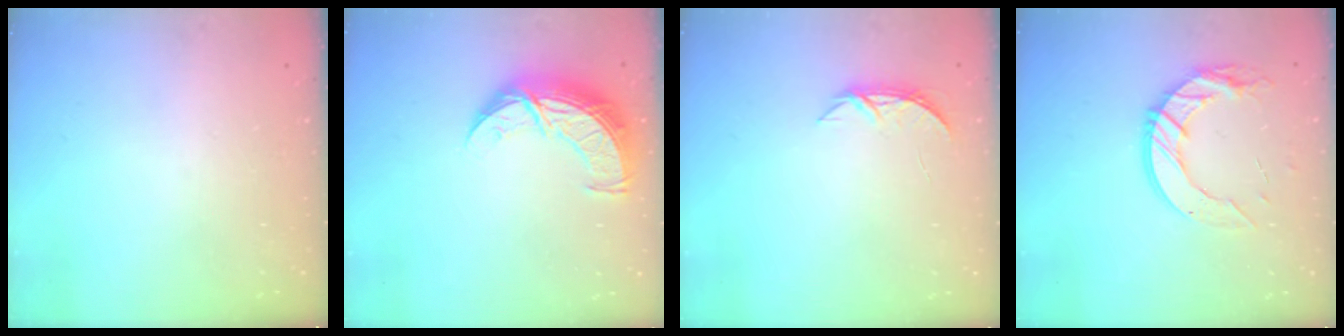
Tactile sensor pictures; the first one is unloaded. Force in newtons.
{"total": 11.2, "press": 11.2, "slide": 0.9}
{"total": 4.2, "press": 4.2, "slide": 0.5}
{"total": 12.9, "press": 12.9, "slide": 0.8}